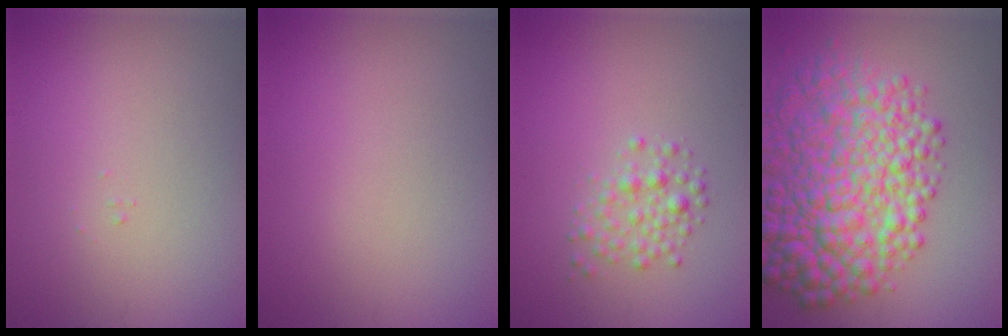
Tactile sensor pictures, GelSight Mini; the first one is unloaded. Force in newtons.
{"total": 0.0}
{"total": 2.1, "press": 2.1, "slide": 0.1}
{"total": 10.2, "press": 10.2, "slide": 0.3}